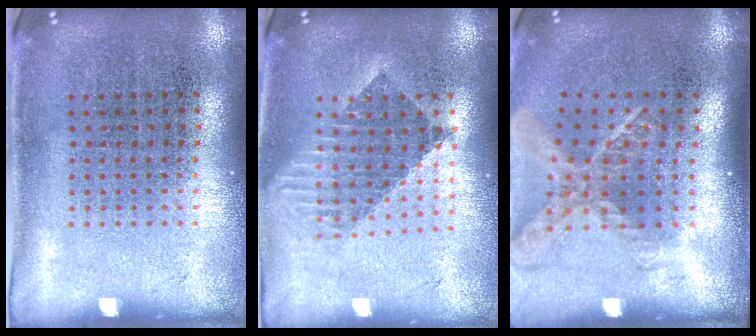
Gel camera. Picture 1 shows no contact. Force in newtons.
{"total": 1.7, "press": 1.4, "slide": 1.0}
{"total": 1.8, "press": 1.3, "slide": 1.3}